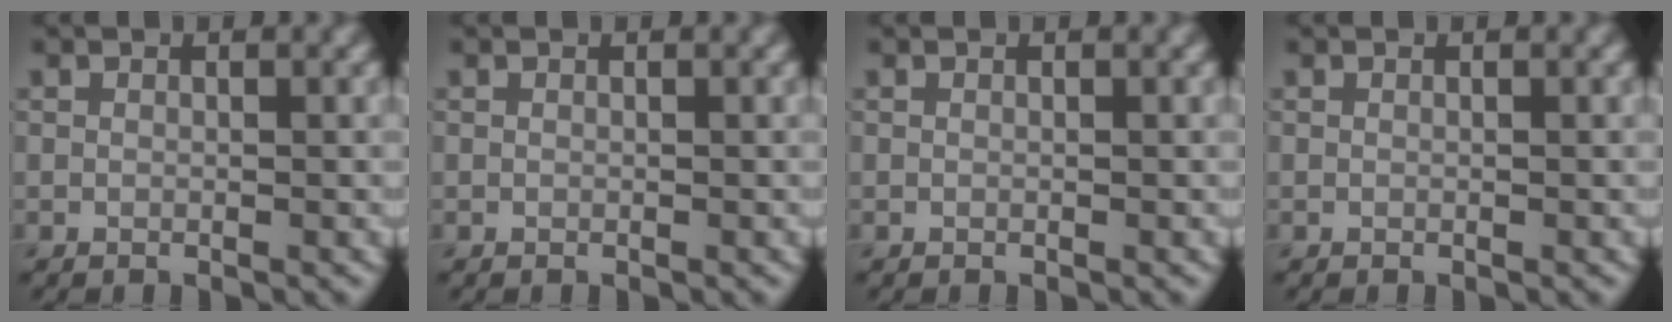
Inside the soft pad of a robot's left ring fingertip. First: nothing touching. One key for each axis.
{"total": 0.0}
{"total": 0.0}
{"total": 0.0}